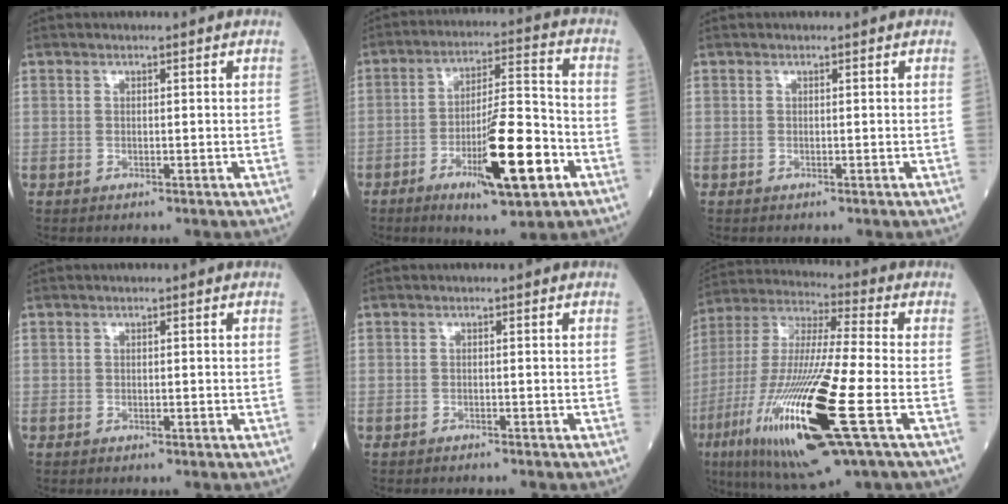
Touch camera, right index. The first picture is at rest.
{"total": 14.2, "force": [-5.9, 2.2, 12.7], "torque": [-0.211, -0.007, -0.094]}
{"total": 0.0}
{"total": 0.0}
{"total": 1.3, "force": [-1.2, 0.0, 0.4], "torque": [-0.007, 0.000, -0.015]}
{"total": 25.0, "force": [-8.5, 2.5, 23.3], "torque": [-0.503, -0.050, -0.154]}